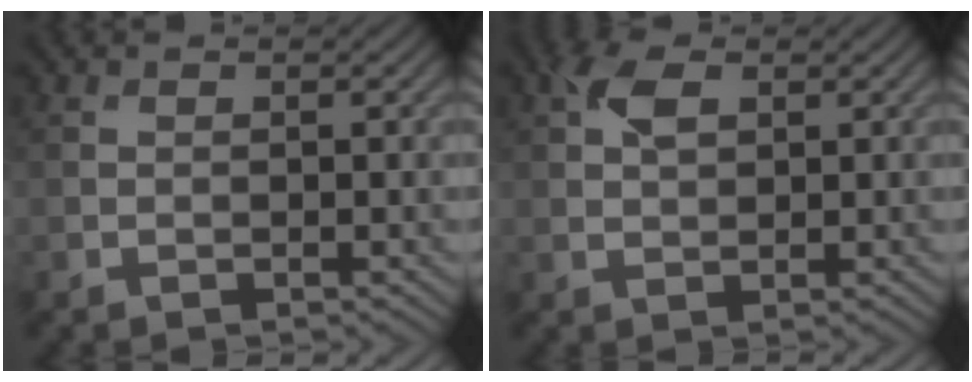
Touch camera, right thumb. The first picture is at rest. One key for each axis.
{"total": 3.6, "fx": 1.4, "fy": 2.1, "fz": 2.6, "tx": -0.057, "ty": 0.007, "tz": 0.024}